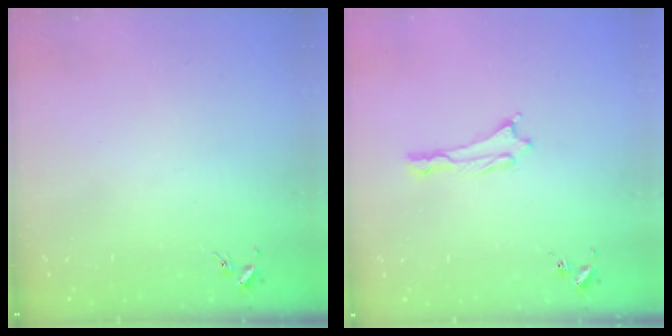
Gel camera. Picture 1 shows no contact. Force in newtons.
{"total": 0.6, "press": 0.5, "slide": 0.2}